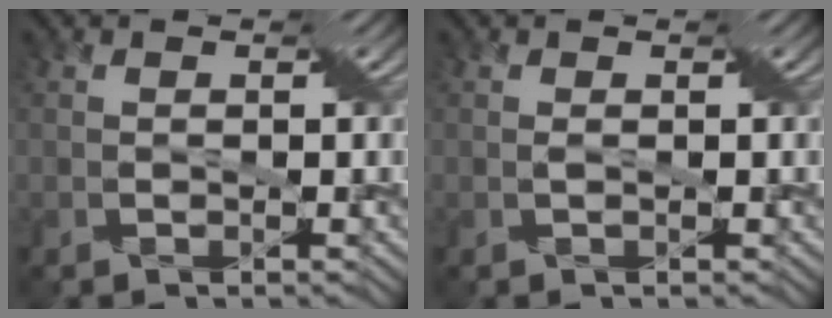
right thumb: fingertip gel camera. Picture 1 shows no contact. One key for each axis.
{"total": 0.7, "fx": 0.0, "fy": -0.1, "fz": 0.7, "tx": -0.024, "ty": -0.002, "tz": 0.001}